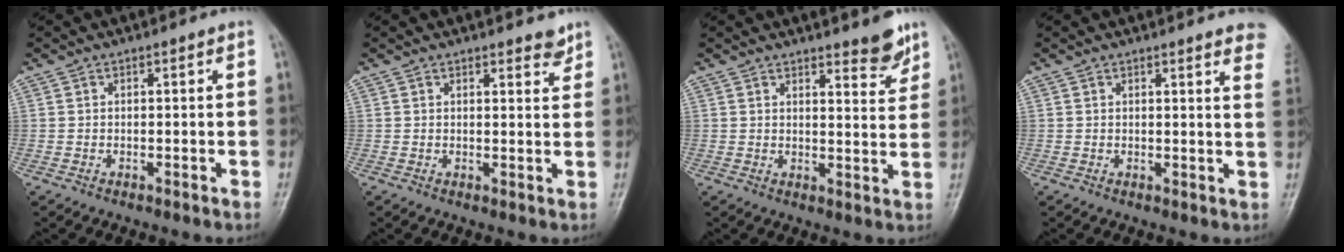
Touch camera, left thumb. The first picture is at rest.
{"total": 2.7, "force": [2.2, 0.8, 1.2], "torque": [-0.003, -0.016, 0.027]}
{"total": 5.1, "force": [4.1, 1.2, 2.9], "torque": [-0.022, -0.034, 0.054]}
{"total": 8.5, "force": [6.9, 1.3, 4.7], "torque": [-0.034, -0.022, 0.058]}